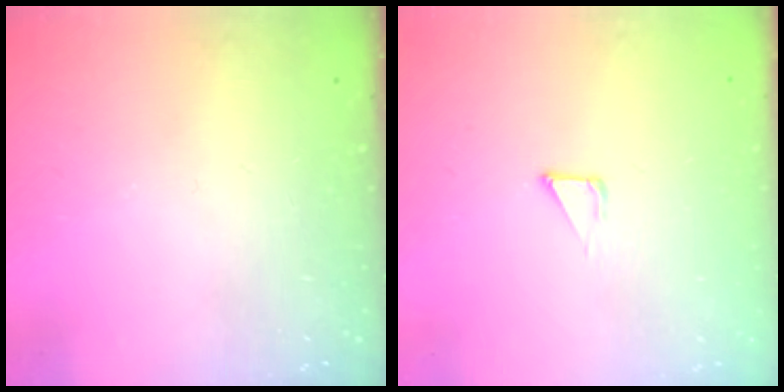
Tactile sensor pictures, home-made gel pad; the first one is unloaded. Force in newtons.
{"total": 2.1, "press": 2.1, "slide": 0.1}